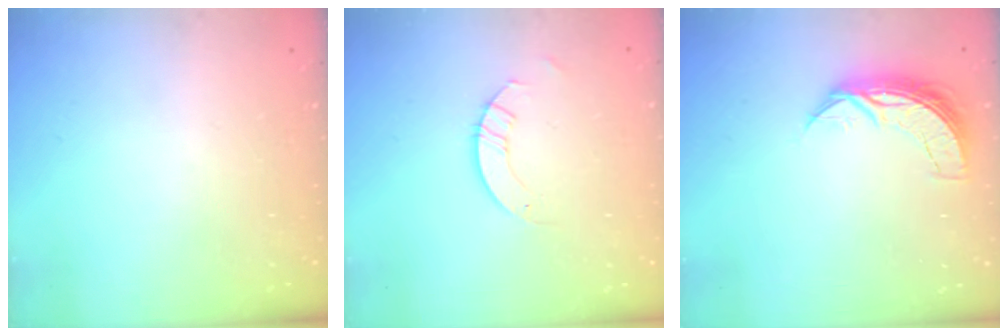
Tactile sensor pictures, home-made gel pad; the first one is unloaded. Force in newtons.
{"total": 2.6, "press": 2.6, "slide": 0.2}
{"total": 7.1, "press": 7.1, "slide": 0.4}